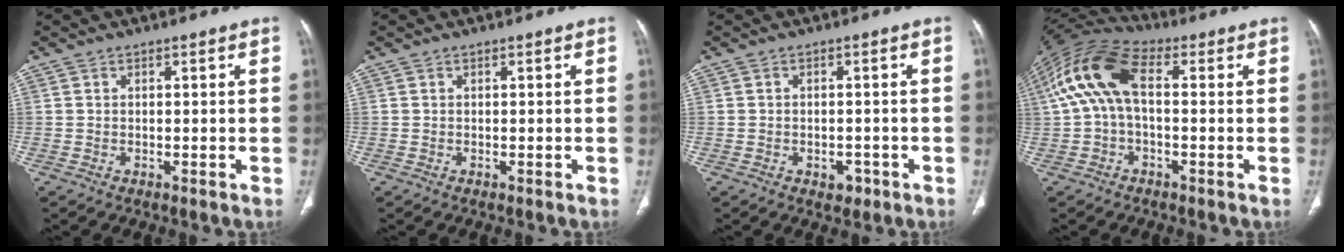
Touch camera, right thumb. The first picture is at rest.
{"total": 0.0}
{"total": 2.6, "force": [-1.2, 1.9, 1.3], "torque": [-0.005, 0.005, -0.012]}
{"total": 13.4, "force": [1.2, 7.3, 11.2], "torque": [-0.230, 0.041, 0.013]}